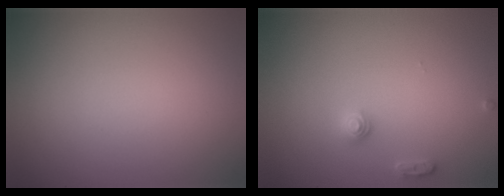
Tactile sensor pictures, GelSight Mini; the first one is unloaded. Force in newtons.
{"total": 1.4, "press": 1.4, "slide": 0.1}